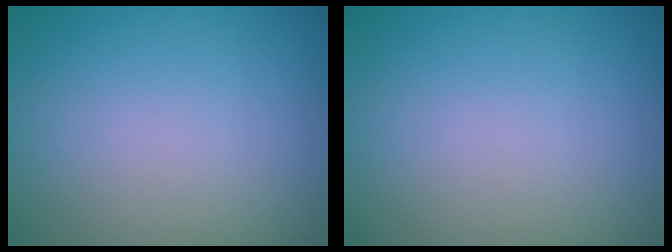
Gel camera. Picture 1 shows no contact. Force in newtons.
{"total": 0.0}